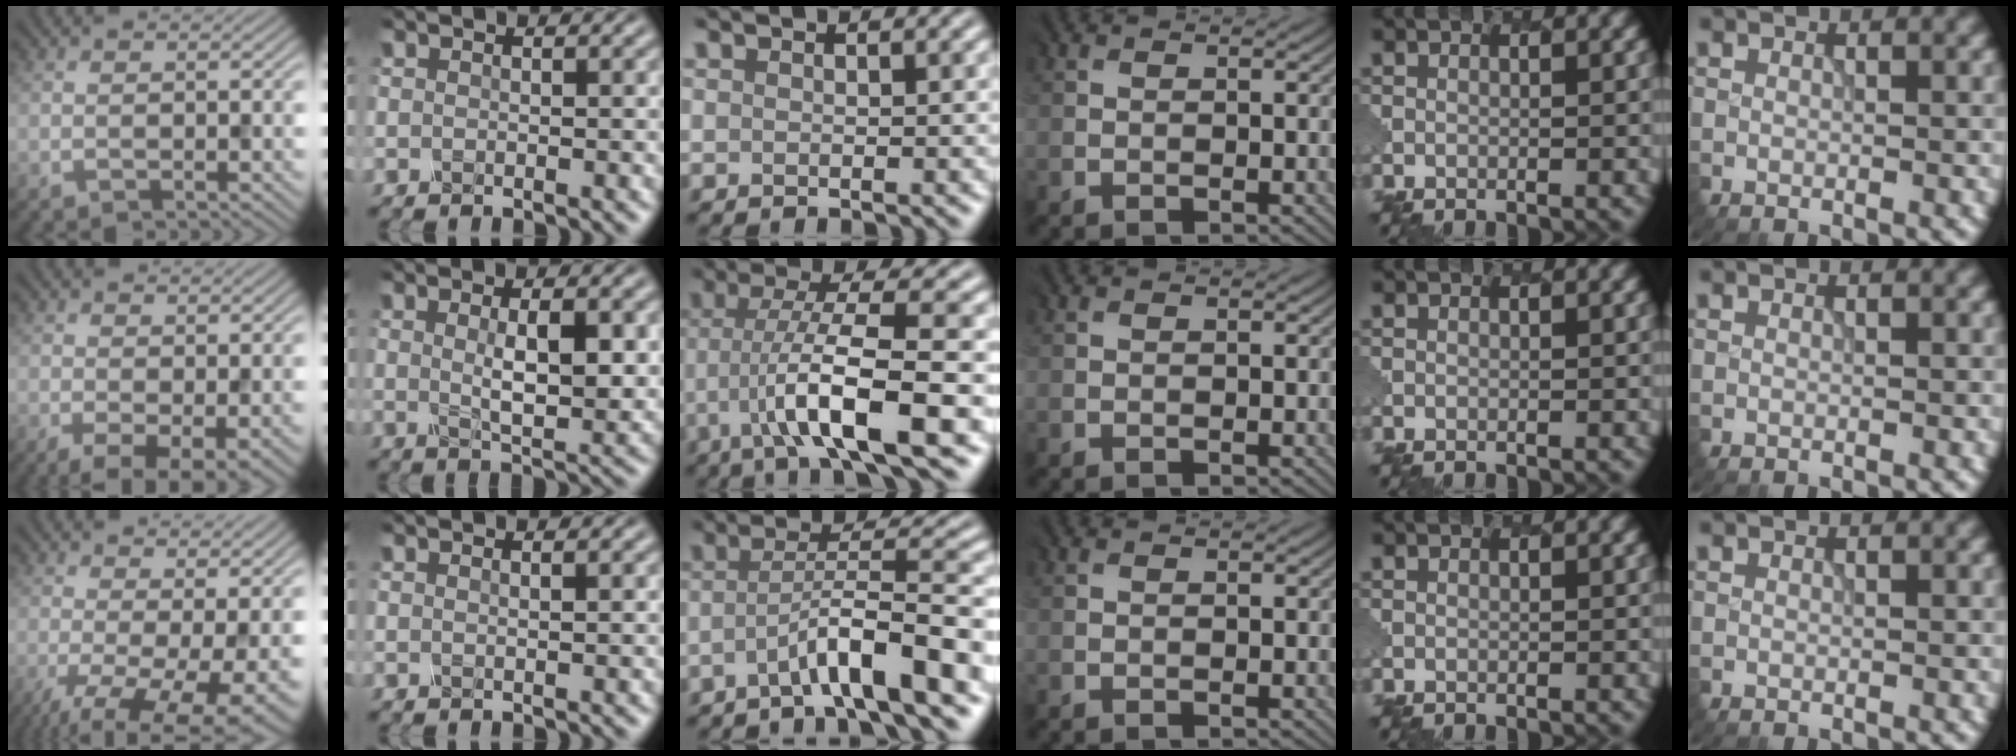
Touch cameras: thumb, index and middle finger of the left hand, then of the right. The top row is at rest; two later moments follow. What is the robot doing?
{"motion": "dispense", "object": "oil cruet"}